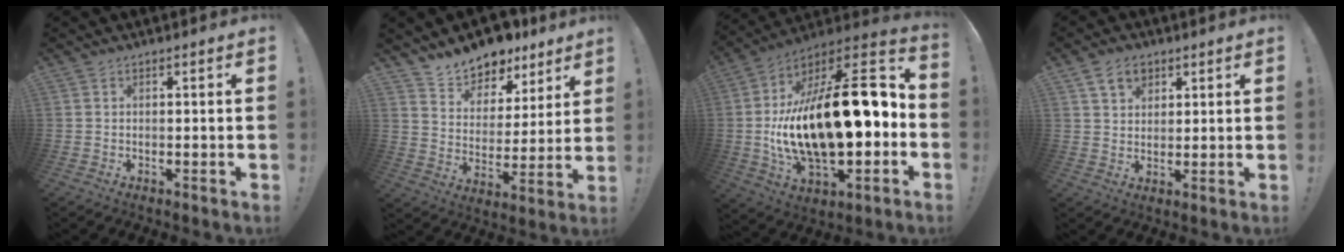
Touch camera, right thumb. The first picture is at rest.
{"total": 10.4, "force": [9.5, 4.1, 0.9], "torque": [-0.029, -0.089, 0.175]}
{"total": 26.7, "force": [0.2, 9.4, 25.0], "torque": [-0.448, -0.019, 0.000]}
{"total": 7.2, "force": [4.1, 5.2, 2.9], "torque": [-0.043, -0.009, 0.079]}